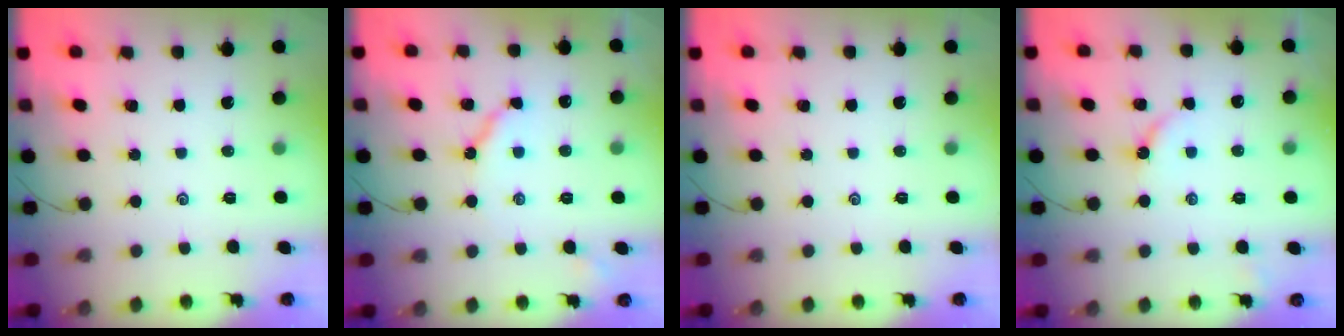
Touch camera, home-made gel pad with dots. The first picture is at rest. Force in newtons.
{"total": 6.0, "press": 5.9, "slide": 0.7}
{"total": 0.0}
{"total": 4.0, "press": 4.0, "slide": 0.5}